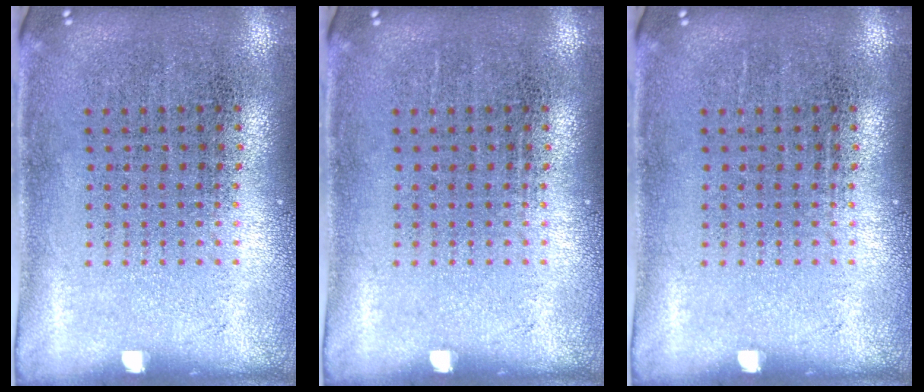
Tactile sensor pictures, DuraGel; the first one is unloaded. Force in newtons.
{"total": 0.0}
{"total": 0.0}